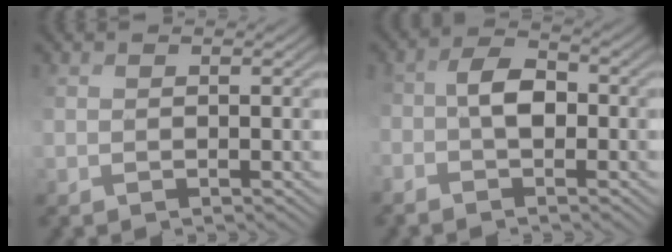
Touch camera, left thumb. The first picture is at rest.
{"total": 4.0, "force": [-1.0, 2.0, 3.3], "torque": [-0.069, 0.009, -0.025]}